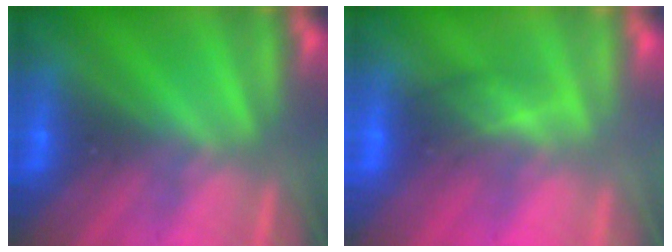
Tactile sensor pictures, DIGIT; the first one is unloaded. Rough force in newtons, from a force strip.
{"total": 2.8}